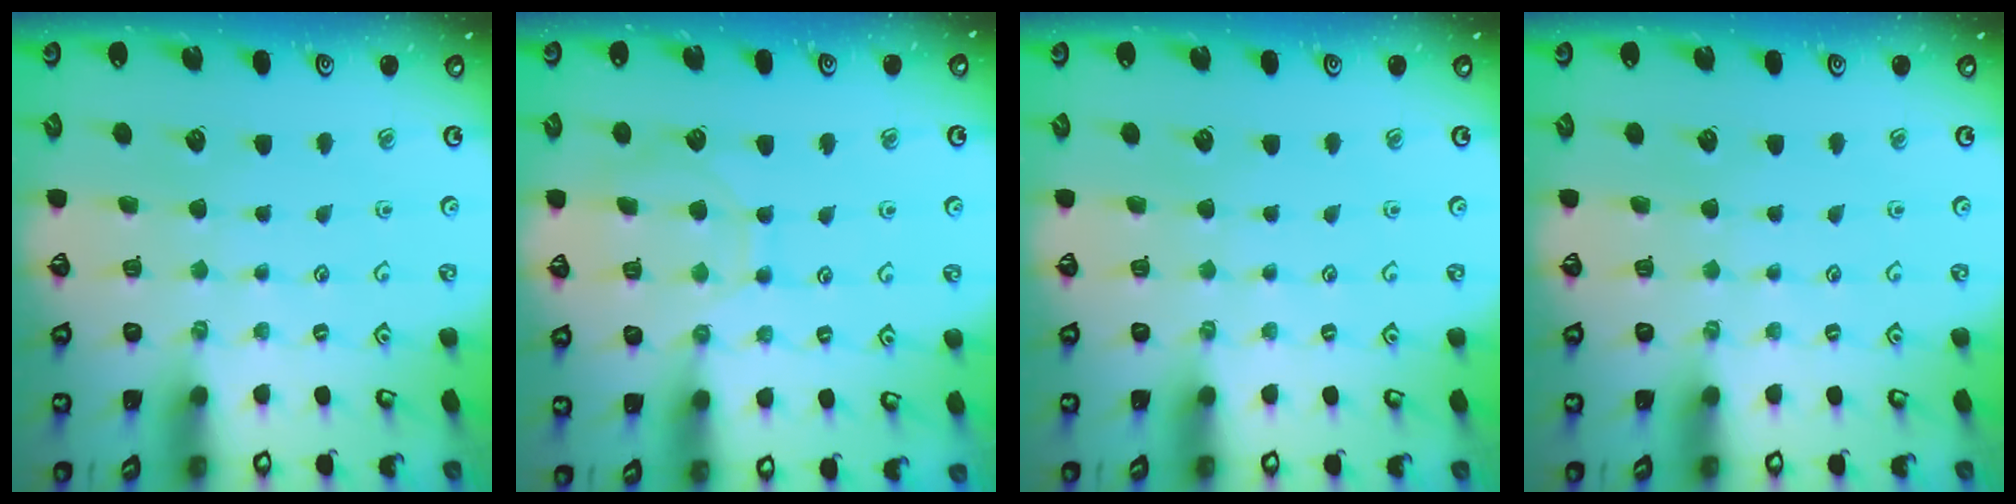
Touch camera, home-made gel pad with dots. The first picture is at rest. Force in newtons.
{"total": 7.9, "press": 7.8, "slide": 0.8}
{"total": 0.0}
{"total": 0.0}